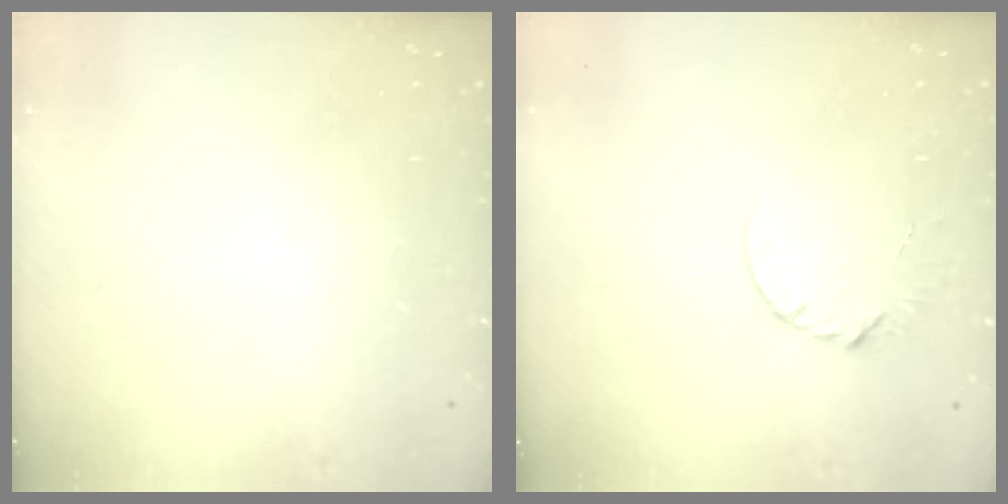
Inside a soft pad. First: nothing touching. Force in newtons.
{"total": 4.6, "press": 4.6, "slide": 0.5}